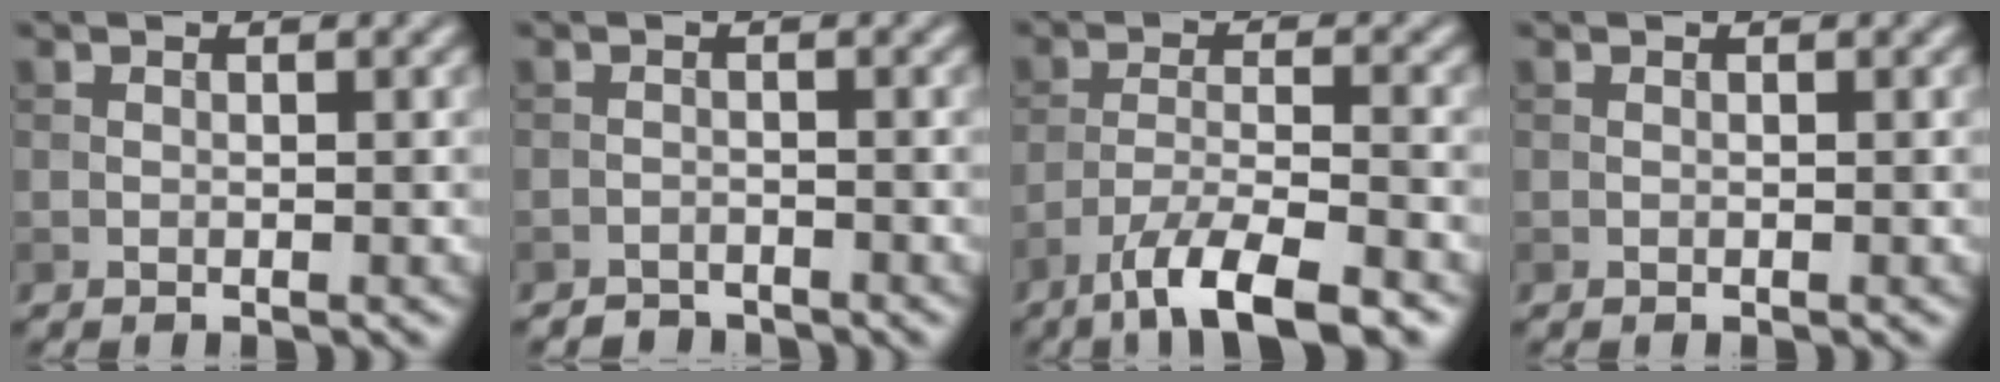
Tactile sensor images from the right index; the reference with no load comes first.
{"total": 1.4, "force": [-1.4, 0.4, 0.0], "torque": [0.004, 0.003, -0.025]}
{"total": 7.3, "force": [-5.1, 1.4, 4.9], "torque": [-0.082, -0.002, -0.093]}
{"total": 0.0}